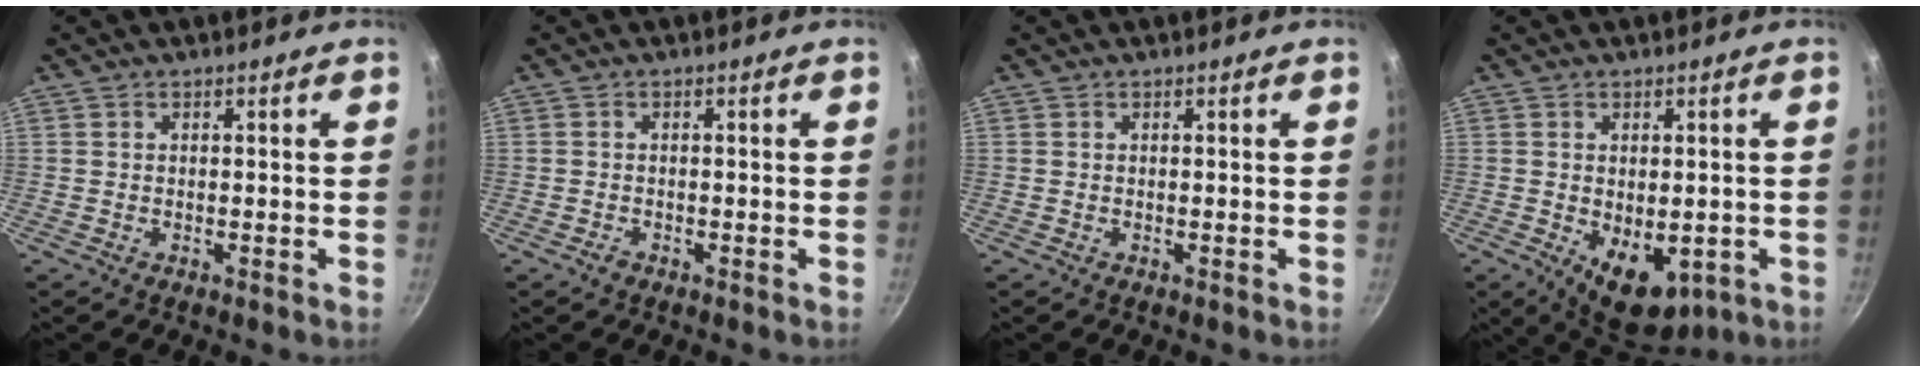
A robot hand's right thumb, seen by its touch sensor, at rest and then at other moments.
{"total": 1.0, "force": [-0.7, 0.6, 0.4], "torque": [-0.008, 0.005, -0.012]}
{"total": 0.0}
{"total": 9.9, "force": [-2.4, 6.1, 7.4], "torque": [-0.076, -0.010, -0.016]}